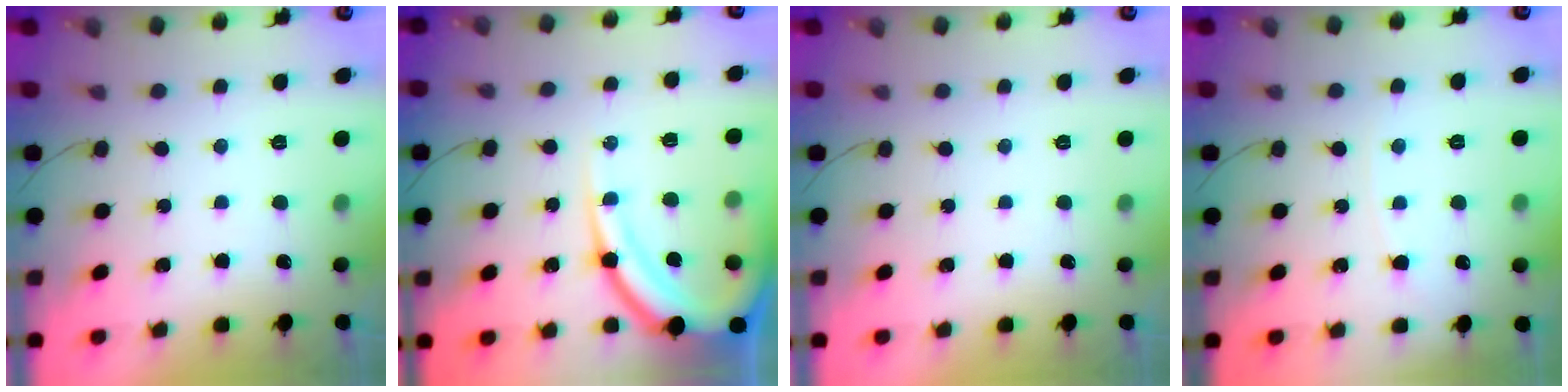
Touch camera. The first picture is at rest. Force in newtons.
{"total": 15.8, "press": 15.7, "slide": 1.8}
{"total": 0.0}
{"total": 3.2, "press": 3.1, "slide": 0.5}